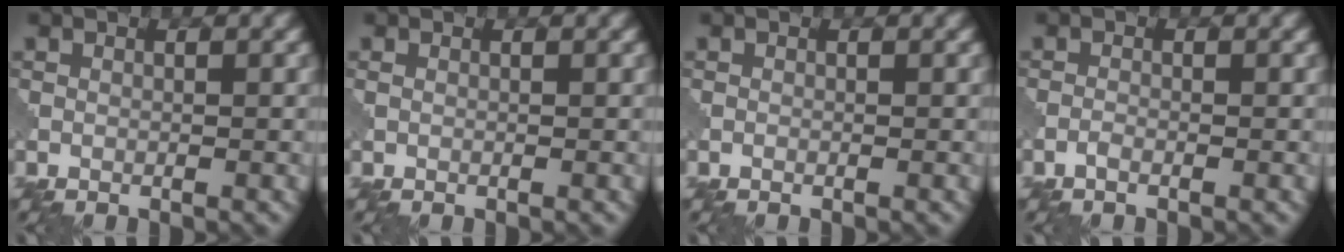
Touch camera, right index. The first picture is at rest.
{"total": 0.6, "force": [0.2, 0.4, 0.4], "torque": [-0.009, 0.003, 0.007]}
{"total": 0.0}
{"total": 0.7, "force": [-0.5, 0.1, 0.5], "torque": [-0.011, 0.001, -0.014]}